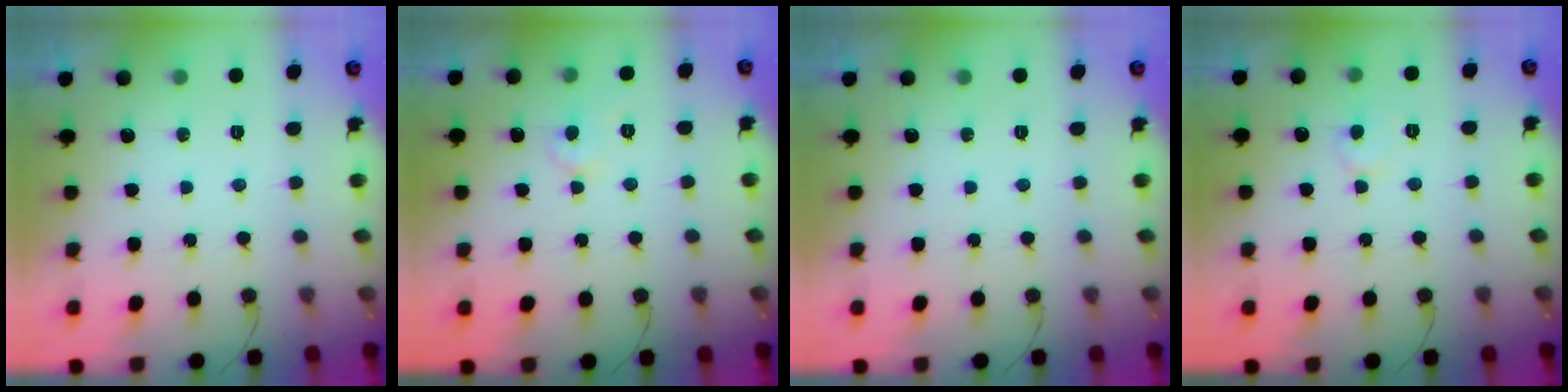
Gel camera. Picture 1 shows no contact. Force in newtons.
{"total": 3.6, "press": 3.6, "slide": 0.3}
{"total": 0.0}
{"total": 5.6, "press": 5.6, "slide": 0.4}